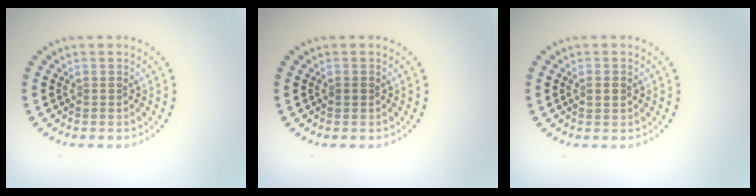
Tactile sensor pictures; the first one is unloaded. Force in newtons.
{"total": 0.8, "press": 0.8, "slide": 0.1}
{"total": 0.9, "press": 0.9, "slide": 0.0}